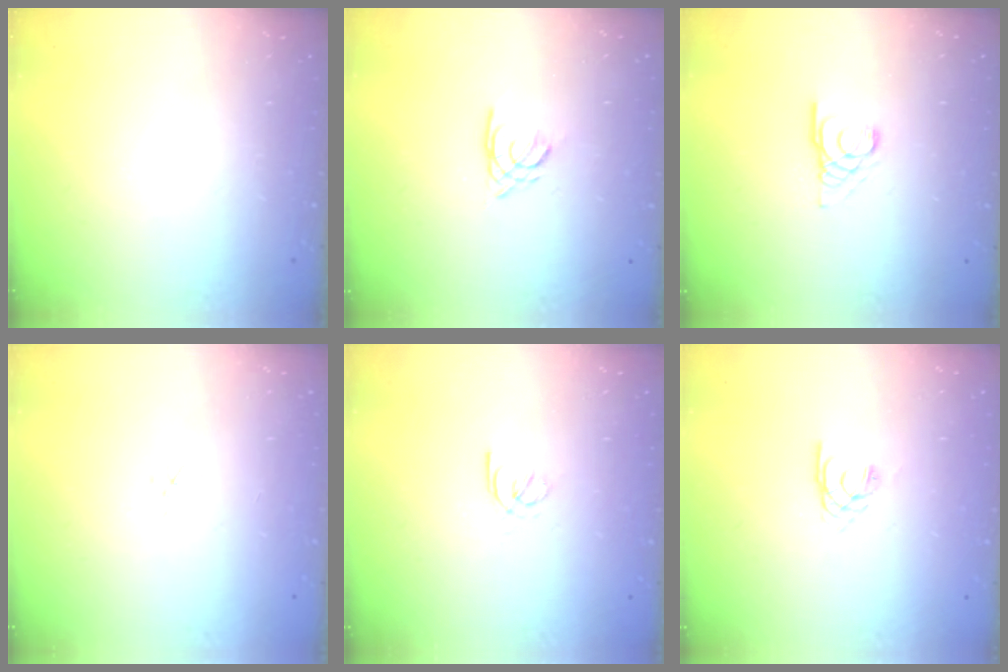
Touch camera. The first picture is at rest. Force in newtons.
{"total": 2.2, "press": 2.2, "slide": 0.0}
{"total": 3.4, "press": 3.4, "slide": 0.3}
{"total": 1.5, "press": 1.5, "slide": 0.2}
{"total": 2.2, "press": 2.2, "slide": 0.5}
{"total": 2.2, "press": 2.2, "slide": 0.3}